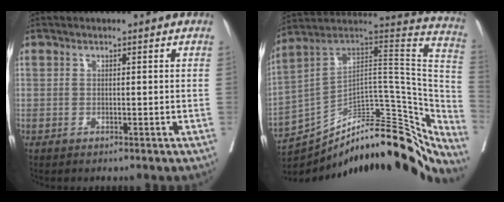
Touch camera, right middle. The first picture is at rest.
{"total": 31.5, "force": [-23.6, 10.0, 18.2], "torque": [-0.220, 0.041, -0.330]}